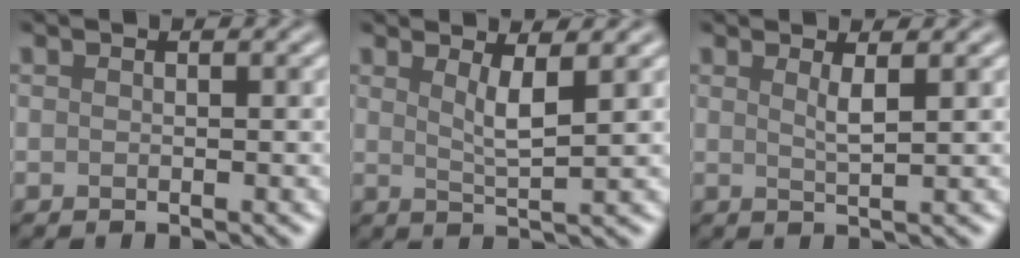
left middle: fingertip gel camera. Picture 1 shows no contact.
{"total": 2.7, "force": [1.2, 0.6, 2.3], "torque": [-0.034, -0.005, 0.020]}
{"total": 1.6, "force": [0.8, 0.3, 1.4], "torque": [-0.021, -0.003, 0.009]}